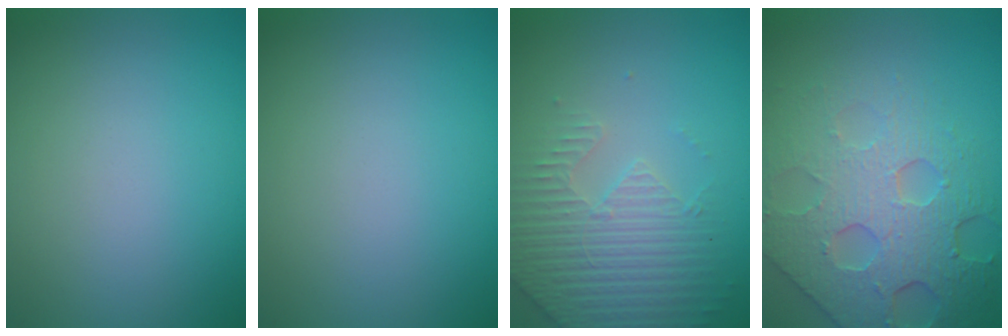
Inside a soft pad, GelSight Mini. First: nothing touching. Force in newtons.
{"total": 0.0}
{"total": 4.4, "press": 4.3, "slide": 1.0}
{"total": 6.3, "press": 5.2, "slide": 3.7}